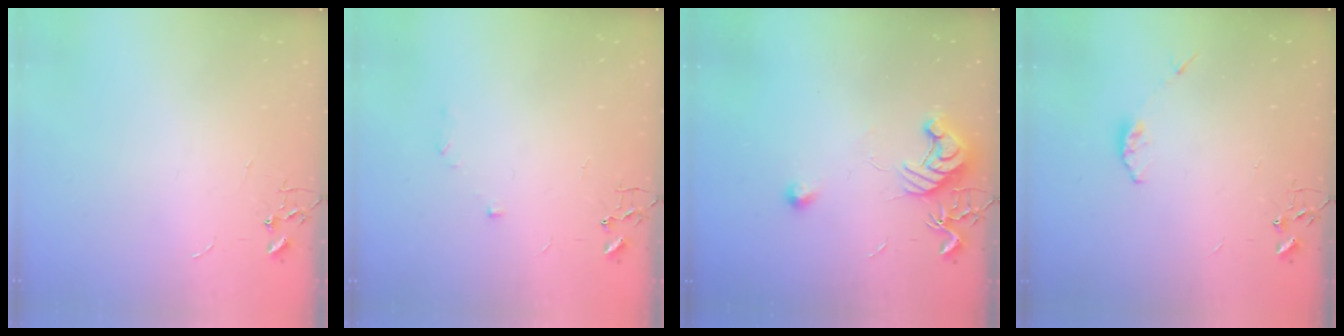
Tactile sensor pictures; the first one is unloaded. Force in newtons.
{"total": 5.6, "press": 5.6, "slide": 0.7}
{"total": 11.2, "press": 11.2, "slide": 0.3}
{"total": 3.6, "press": 3.5, "slide": 0.6}